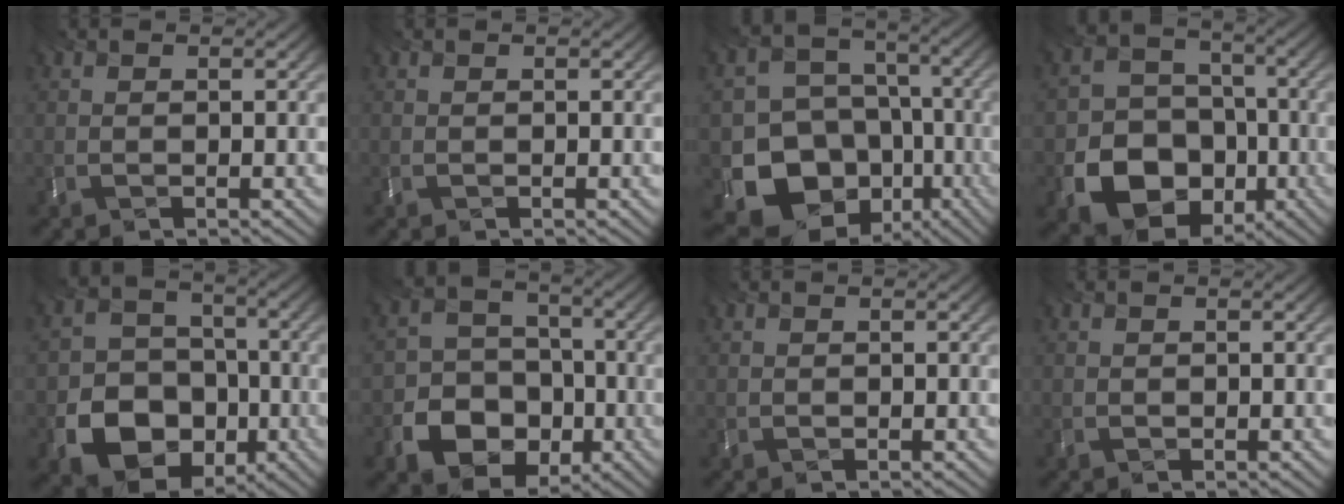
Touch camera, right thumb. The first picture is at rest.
{"total": 0.0}
{"total": 15.1, "force": [-7.2, 12.4, 4.9], "torque": [-0.101, -0.039, -0.145]}
{"total": 13.6, "force": [-6.3, 10.9, 5.0], "torque": [-0.082, -0.064, -0.145]}
{"total": 12.0, "force": [-5.7, 9.6, 4.5], "torque": [-0.075, -0.057, -0.138]}
{"total": 11.3, "force": [-5.8, 9.2, 3.3], "torque": [-0.063, -0.049, -0.137]}
{"total": 0.0}
{"total": 0.0}